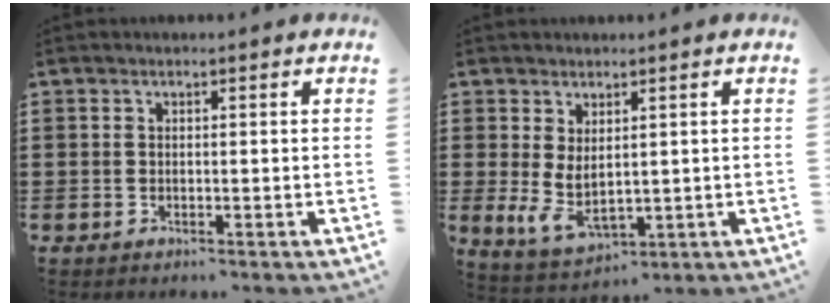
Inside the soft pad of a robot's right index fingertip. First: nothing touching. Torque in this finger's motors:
{"motor_torque": [1.77, 0.37, 0.29, 0.07]}